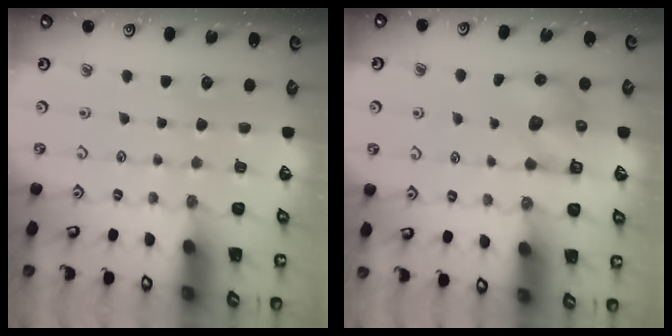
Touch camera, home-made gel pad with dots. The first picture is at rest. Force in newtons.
{"total": 7.0, "press": 7.0, "slide": 0.9}